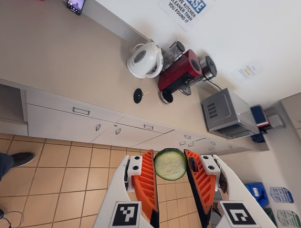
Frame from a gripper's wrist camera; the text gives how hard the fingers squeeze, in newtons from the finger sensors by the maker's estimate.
{"total": 8.2, "left": 8.1, "right": 8.2}